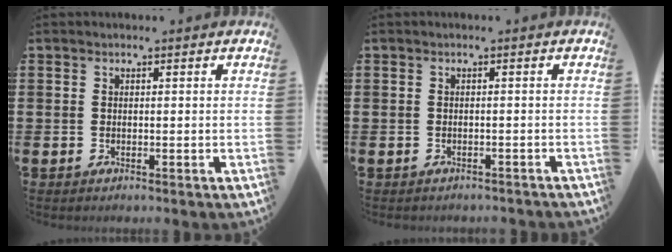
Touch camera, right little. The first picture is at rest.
{"total": 0.6, "force": [-0.6, 0.1, 0.0], "torque": [-0.002, -0.002, -0.012]}